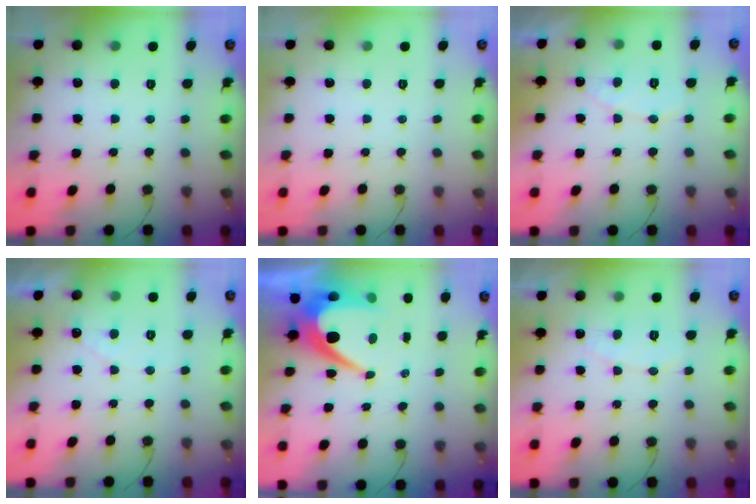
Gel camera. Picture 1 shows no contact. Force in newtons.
{"total": 0.0}
{"total": 5.8, "press": 5.8, "slide": 0.5}
{"total": 3.2, "press": 3.2, "slide": 0.1}
{"total": 10.4, "press": 10.3, "slide": 0.8}
{"total": 5.2, "press": 5.2, "slide": 0.4}